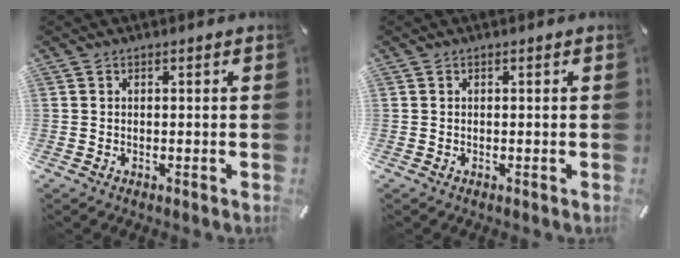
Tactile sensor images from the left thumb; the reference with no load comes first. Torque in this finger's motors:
{"motor_torque": [0.00, 0.00, 0.00, 0.00, 0.00]}